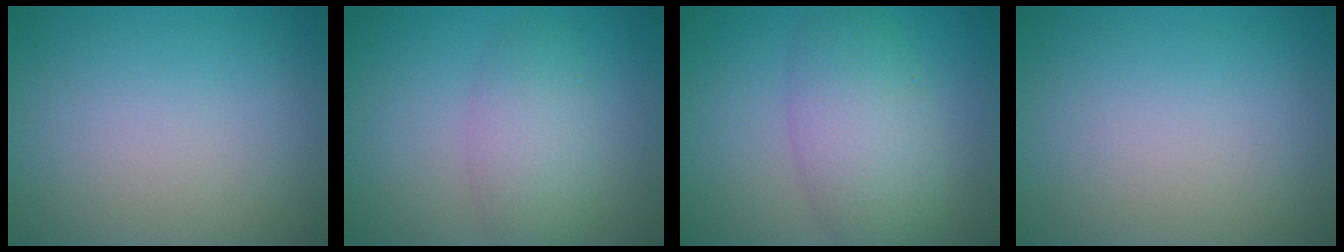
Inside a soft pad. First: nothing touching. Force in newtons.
{"total": 3.7, "press": 3.7, "slide": 0.2}
{"total": 5.9, "press": 5.9, "slide": 0.1}
{"total": 0.0}